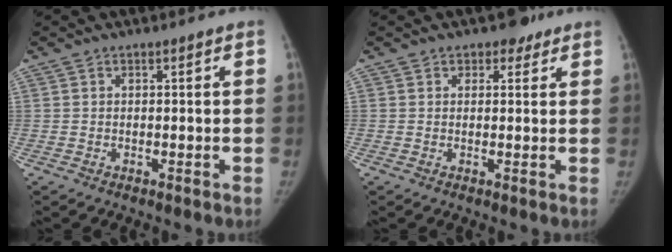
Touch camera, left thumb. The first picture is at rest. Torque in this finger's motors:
{"motor_torque": [1.07, 0.97, 0.37, -0.14, 0.00]}